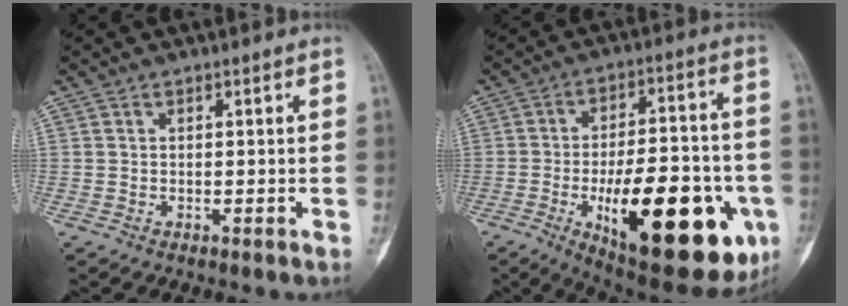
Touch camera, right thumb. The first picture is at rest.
{"total": 28.2, "force": [-8.9, 10.8, 24.5], "torque": [-0.308, 0.005, -0.111]}